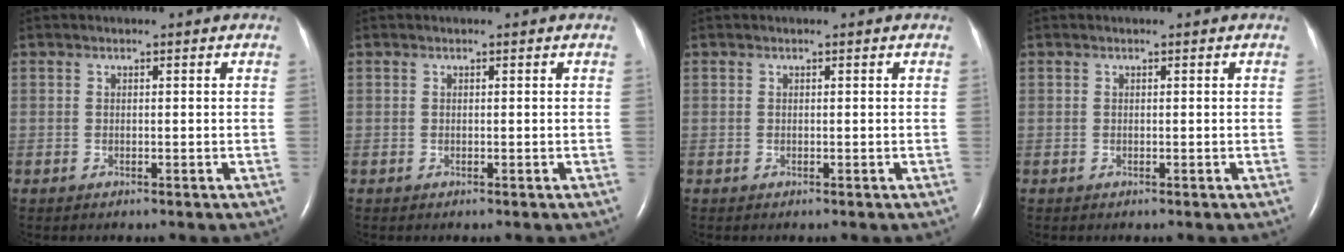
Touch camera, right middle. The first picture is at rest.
{"total": 0.0}
{"total": 0.0}
{"total": 0.0}